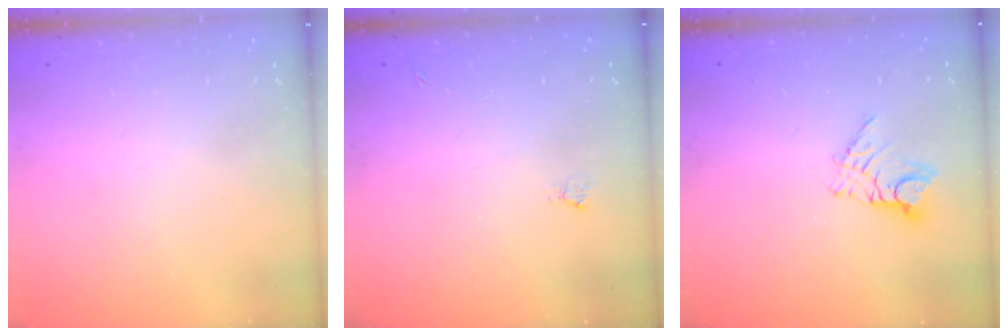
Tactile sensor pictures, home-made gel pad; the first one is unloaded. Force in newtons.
{"total": 3.2, "press": 3.1, "slide": 0.5}
{"total": 9.0, "press": 9.0, "slide": 0.8}